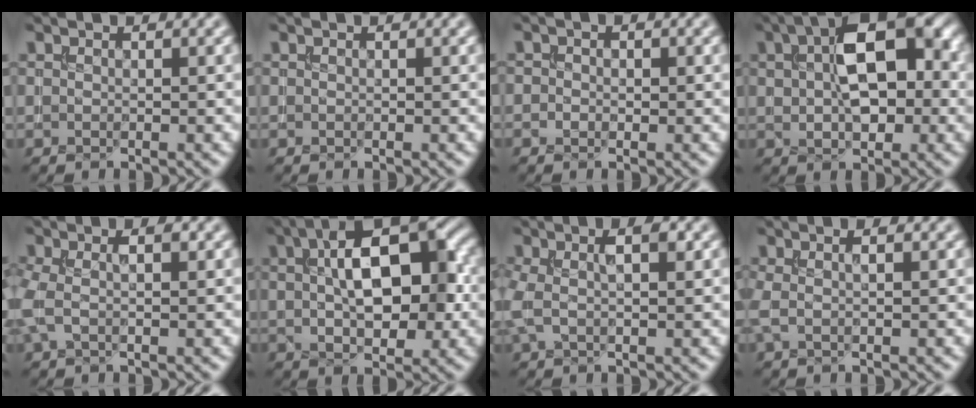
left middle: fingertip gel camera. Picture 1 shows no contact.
{"total": 0.0}
{"total": 1.3, "force": [-0.2, 1.1, 0.7], "torque": [-0.009, -0.001, -0.009]}
{"total": 9.1, "force": [2.0, 4.8, 7.5], "torque": [-0.119, 0.021, 0.027]}
{"total": 3.2, "force": [0.2, 1.5, 2.8], "torque": [-0.068, 0.005, -0.002]}
{"total": 10.2, "force": [1.8, 4.9, 8.7], "torque": [-0.131, 0.019, 0.020]}
{"total": 3.7, "force": [0.6, 1.5, 3.3], "torque": [-0.074, 0.008, 0.007]}
{"total": 1.8, "force": [0.3, 0.4, 1.8], "torque": [-0.032, 0.006, 0.000]}